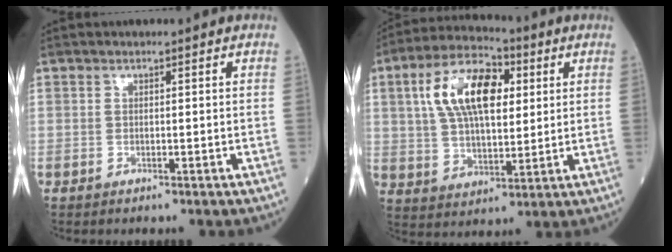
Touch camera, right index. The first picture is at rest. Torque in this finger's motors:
{"motor_torque": [0.93, -0.06, 0.62, 0.21]}